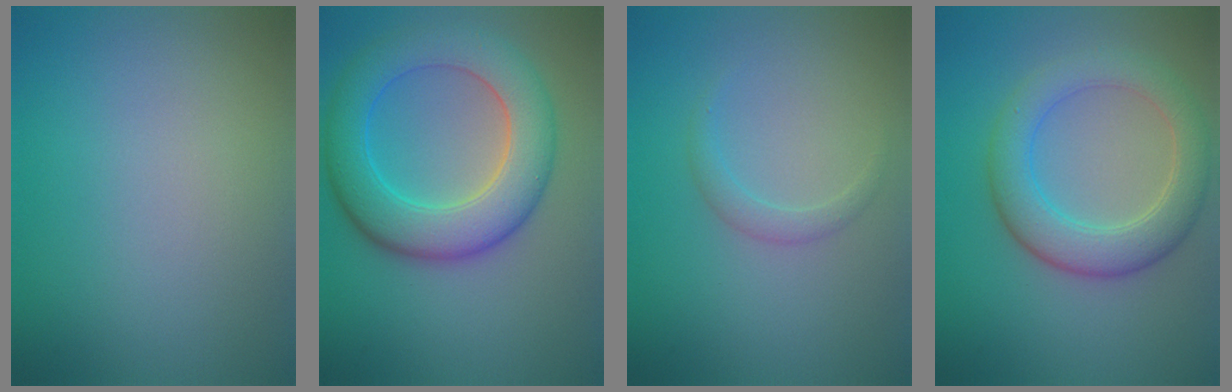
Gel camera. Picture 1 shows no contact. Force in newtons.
{"total": 8.1, "press": 8.1, "slide": 0.2}
{"total": 1.3, "press": 1.2, "slide": 0.2}
{"total": 5.5, "press": 5.4, "slide": 0.3}